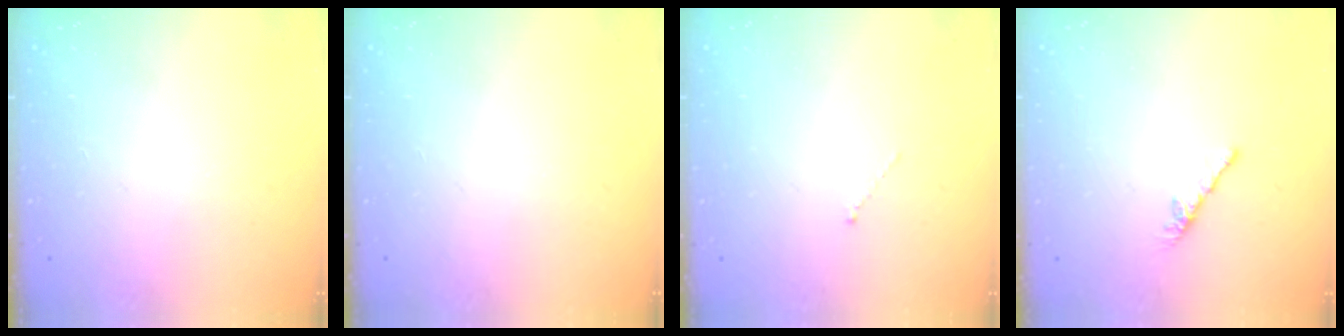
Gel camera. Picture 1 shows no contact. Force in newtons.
{"total": 0.0}
{"total": 0.0}
{"total": 0.0}